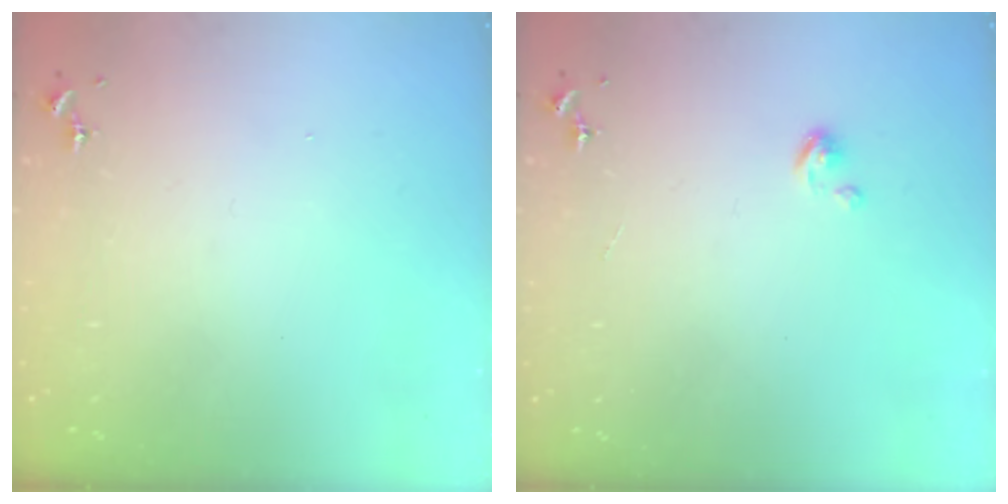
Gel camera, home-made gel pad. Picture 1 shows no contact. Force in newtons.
{"total": 3.7, "press": 3.7, "slide": 0.3}